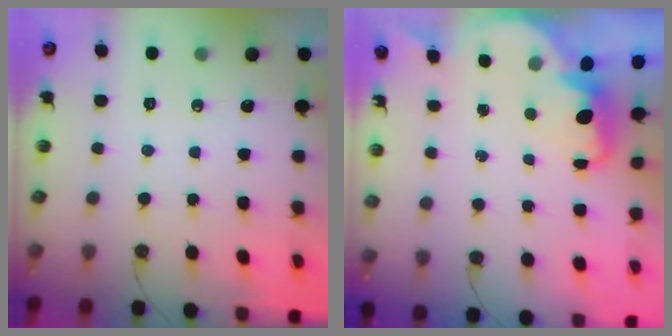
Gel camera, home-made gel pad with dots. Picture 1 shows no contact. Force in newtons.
{"total": 2.2, "press": 2.1, "slide": 0.7}